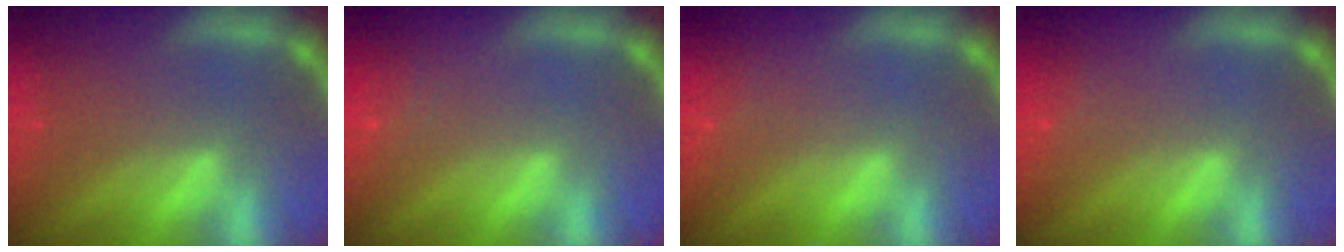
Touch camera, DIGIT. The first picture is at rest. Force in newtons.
{"total": 1.9}
{"total": 0.9}
{"total": 1.4}